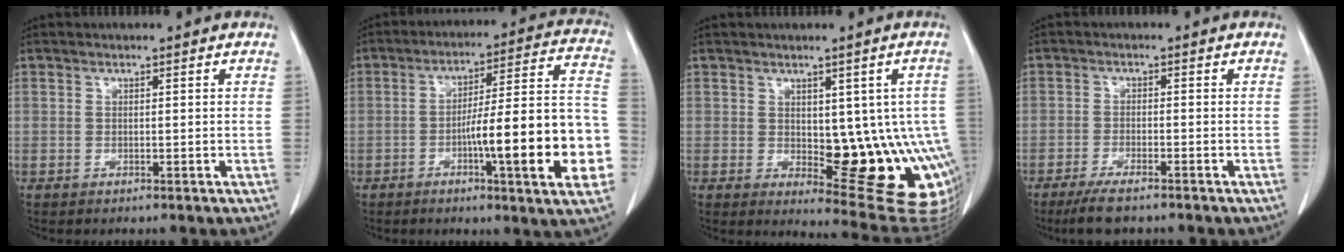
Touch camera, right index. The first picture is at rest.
{"total": 19.2, "force": [-5.3, 1.5, 18.4], "torque": [-0.203, 0.021, -0.069]}
{"total": 15.2, "force": [-2.0, 6.0, 13.9], "torque": [-0.109, 0.005, -0.004]}
{"total": 5.3, "force": [-4.1, 0.8, 3.2], "torque": [-0.064, -0.013, -0.067]}